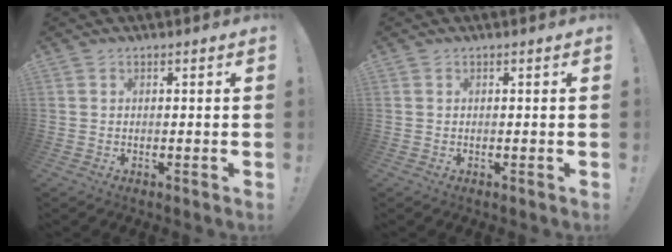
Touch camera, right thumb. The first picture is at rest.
{"total": 0.0}